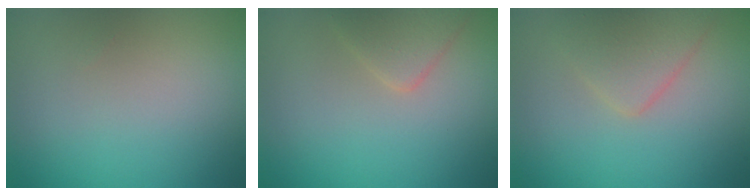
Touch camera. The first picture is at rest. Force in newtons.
{"total": 2.2, "press": 2.2, "slide": 0.2}
{"total": 2.9, "press": 2.9, "slide": 0.1}